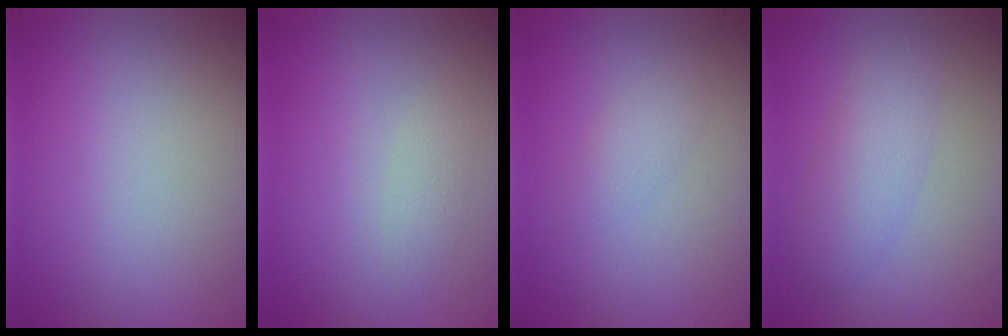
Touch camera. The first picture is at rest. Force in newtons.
{"total": 1.1, "press": 1.1, "slide": 0.0}
{"total": 1.4, "press": 1.4, "slide": 0.1}
{"total": 2.9, "press": 2.9, "slide": 0.1}